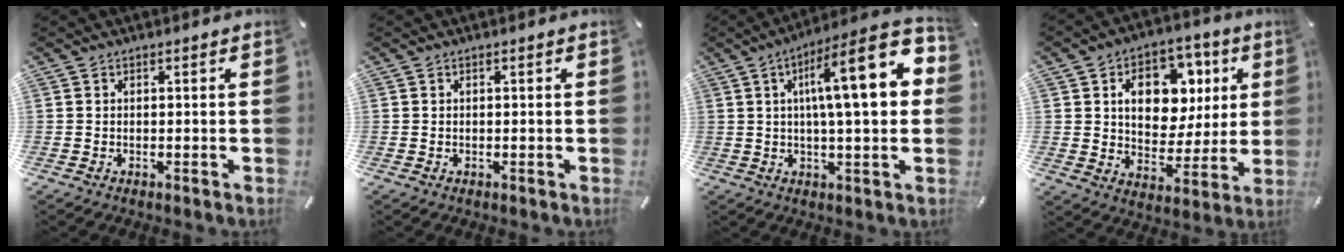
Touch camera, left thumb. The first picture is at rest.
{"total": 0.0}
{"total": 20.6, "force": [5.4, 4.9, 19.2], "torque": [-0.288, -0.026, 0.069]}
{"total": 15.0, "force": [5.0, 11.3, 8.6], "torque": [-0.126, -0.014, 0.092]}